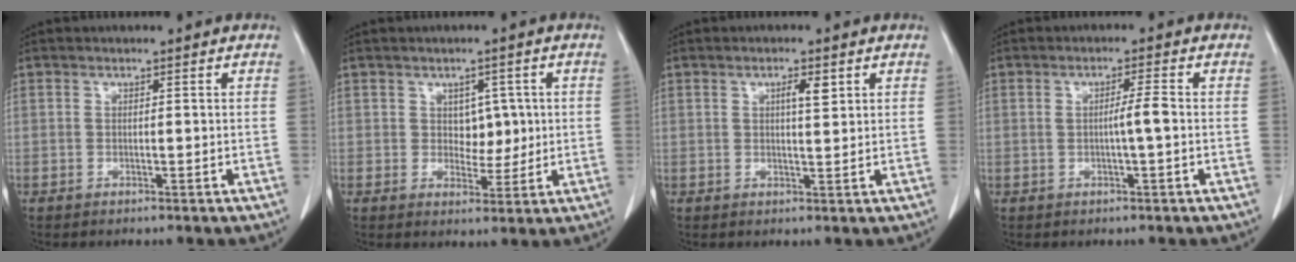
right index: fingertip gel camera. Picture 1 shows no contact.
{"total": 3.9, "force": [0.7, 2.7, 2.7], "torque": [-0.030, 0.001, 0.017]}
{"total": 2.5, "force": [1.1, 0.5, 2.2], "torque": [-0.039, -0.001, 0.017]}
{"total": 2.8, "force": [-0.2, -0.2, 2.8], "torque": [-0.045, 0.000, -0.003]}